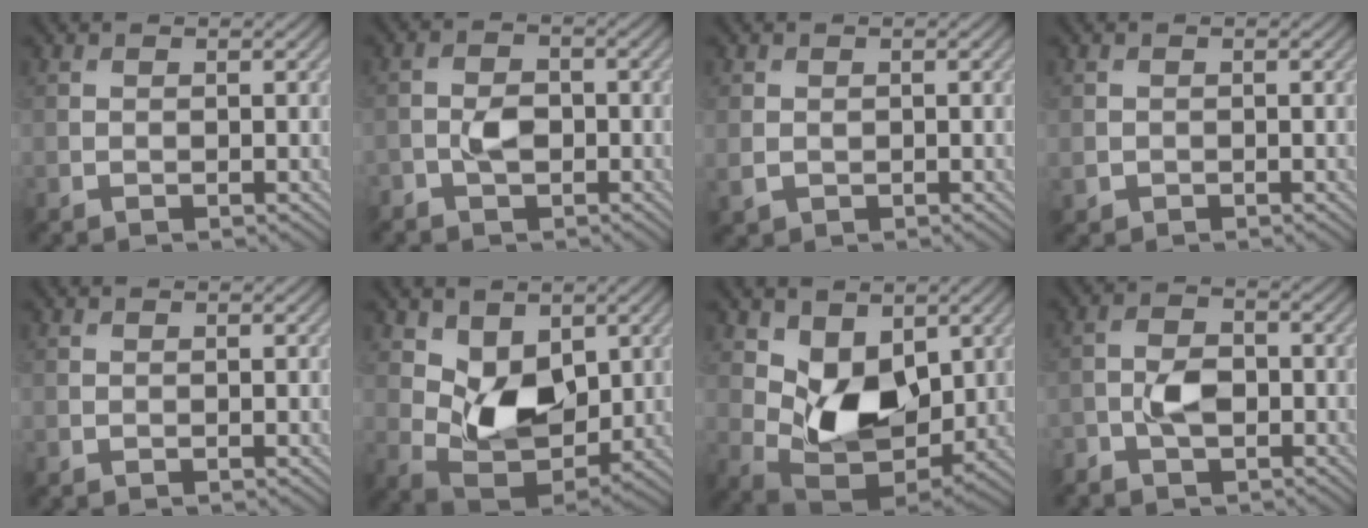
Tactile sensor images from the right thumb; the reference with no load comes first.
{"total": 3.3, "force": [-1.2, 2.3, 2.1], "torque": [-0.040, 0.002, -0.027]}
{"total": 2.0, "force": [0.0, 1.6, 1.1], "torque": [-0.030, -0.007, 0.003]}
{"total": 1.2, "force": [-0.3, 1.1, 0.2], "torque": [-0.003, -0.008, -0.007]}
{"total": 0.0}
{"total": 8.2, "force": [2.5, 5.3, 5.7], "torque": [-0.117, -0.024, 0.046]}
{"total": 9.2, "force": [2.6, 5.9, 6.6], "torque": [-0.136, -0.026, 0.047]}
{"total": 4.3, "force": [-1.7, 2.8, 2.8], "torque": [-0.056, 0.003, -0.037]}